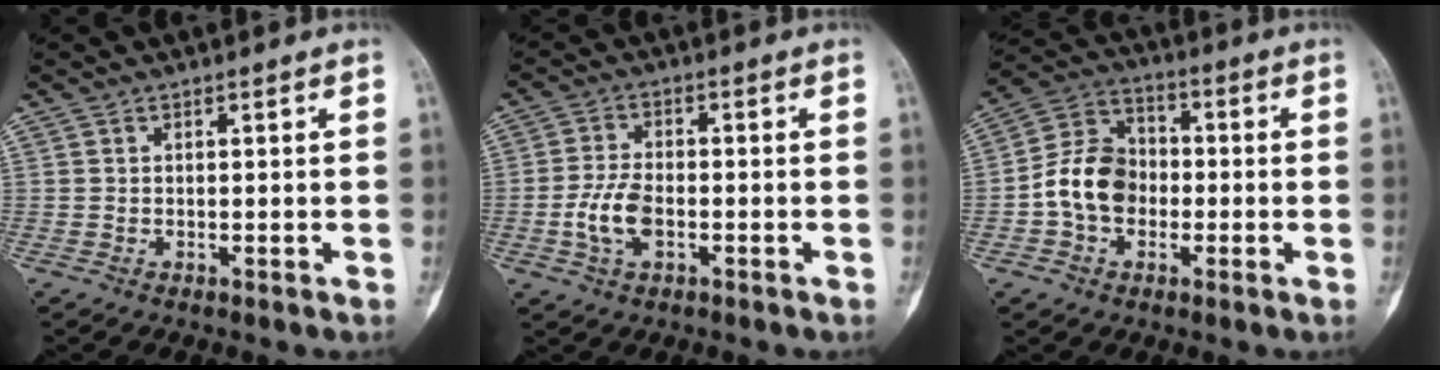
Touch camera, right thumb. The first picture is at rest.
{"total": 6.5, "force": [-1.8, 3.5, 5.2], "torque": [-0.109, 0.010, -0.035]}
{"total": 11.0, "force": [-1.8, 8.6, 6.7], "torque": [-0.105, 0.036, -0.045]}